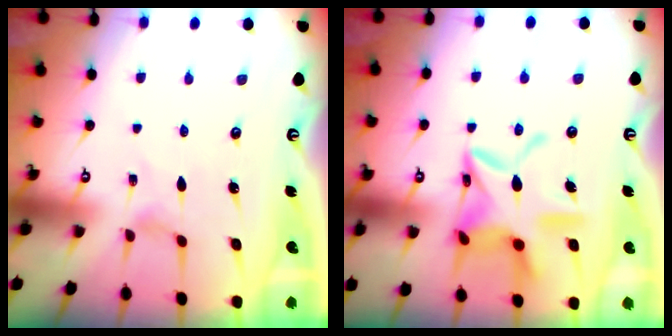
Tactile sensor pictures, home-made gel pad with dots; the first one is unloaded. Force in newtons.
{"total": 16.9, "press": 16.8, "slide": 1.4}